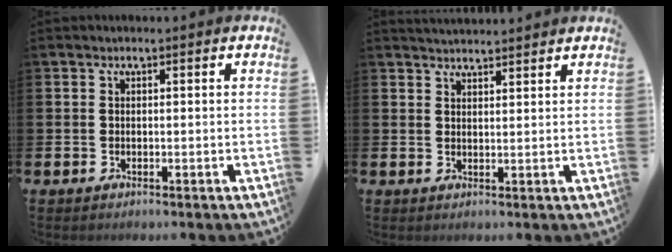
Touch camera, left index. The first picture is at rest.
{"total": 2.9, "force": [2.9, 0.2, 0.0], "torque": [-0.002, -0.014, 0.053]}